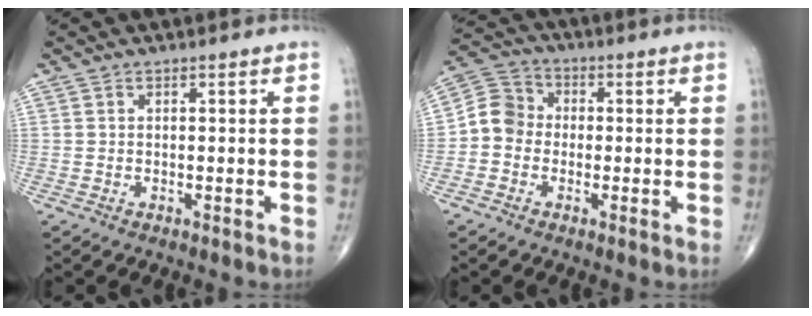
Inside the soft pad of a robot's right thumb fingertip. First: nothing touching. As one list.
[{"total": 6.8, "force": [-1.1, 6.0, 2.9], "torque": [-0.036, 0.027, -0.037]}]